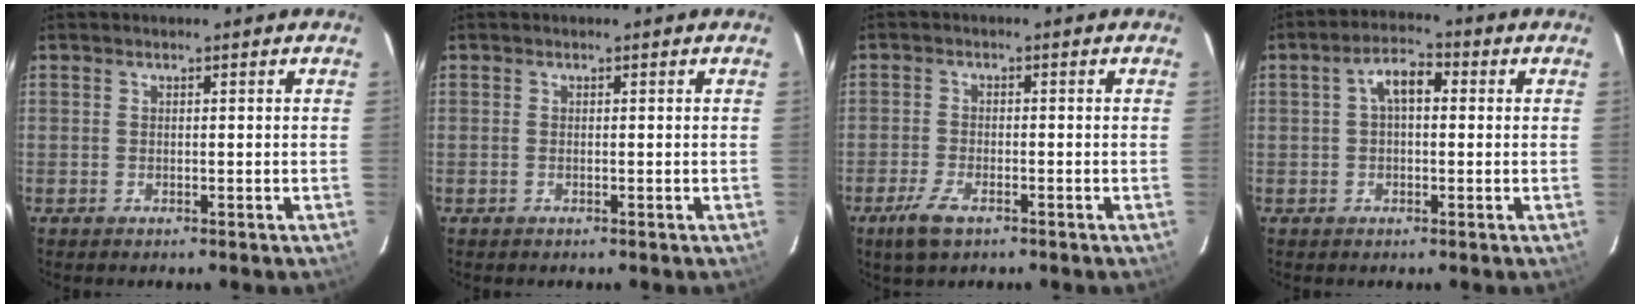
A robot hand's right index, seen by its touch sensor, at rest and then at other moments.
{"total": 0.0}
{"total": 5.1, "force": [-3.2, 2.1, 3.4], "torque": [-0.089, -0.008, -0.059]}
{"total": 5.3, "force": [0.8, 2.9, 4.4], "torque": [-0.080, 0.022, 0.013]}